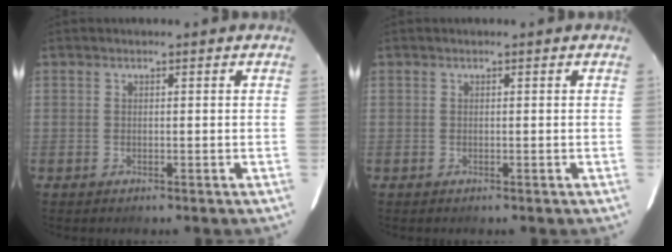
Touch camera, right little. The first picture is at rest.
{"total": 0.0}